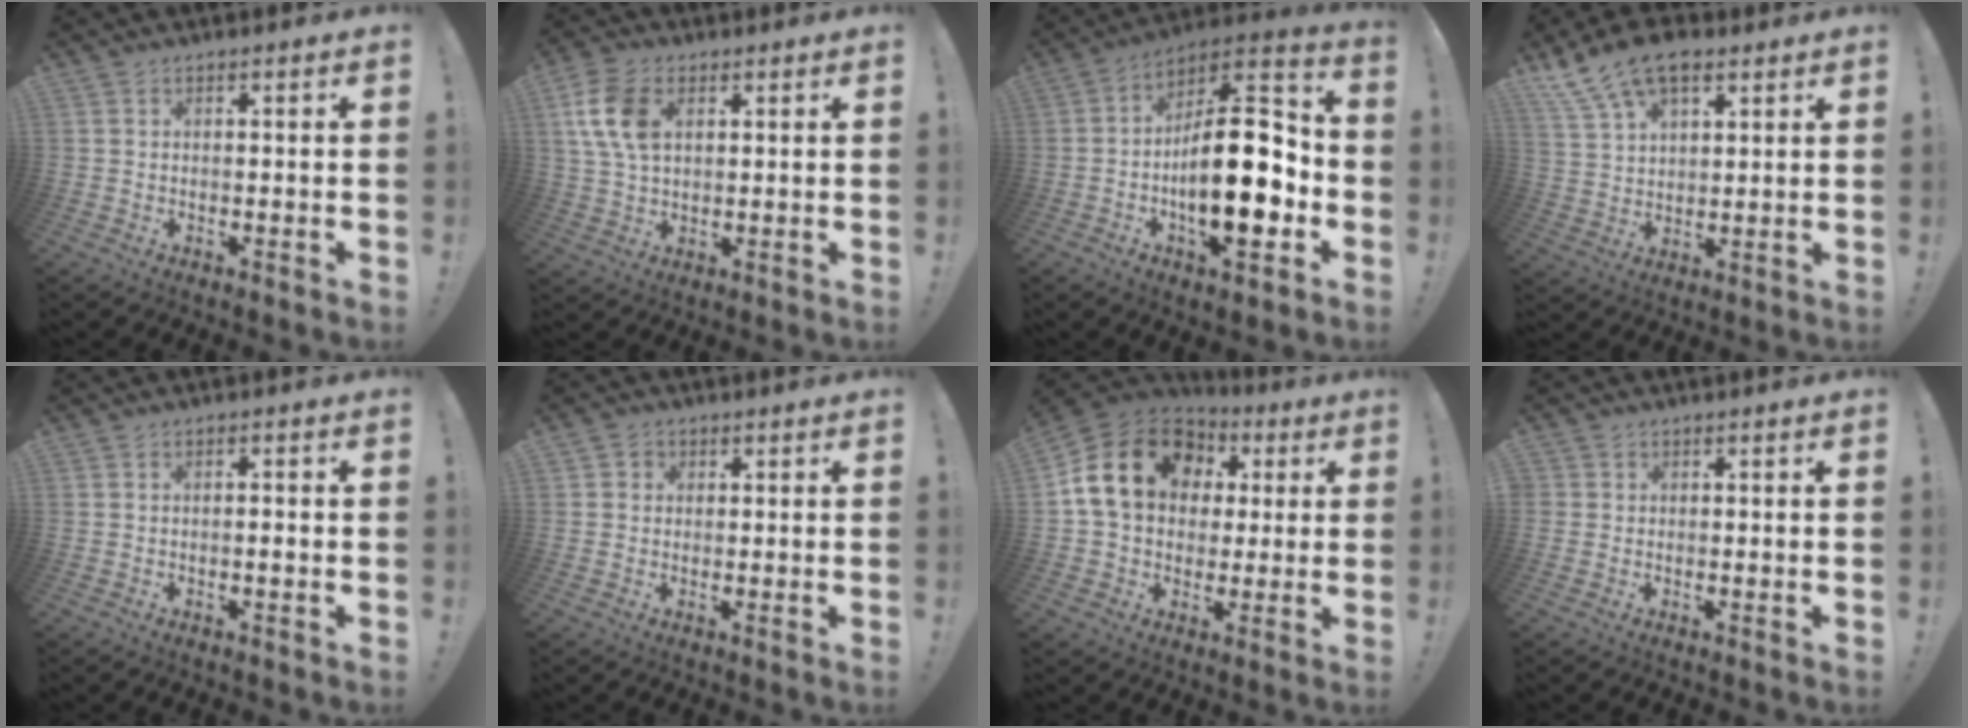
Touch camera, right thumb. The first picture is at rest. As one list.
[{"total": 12.0, "force": [3.7, 8.0, 8.2], "torque": [-0.160, 0.003, 0.072]}, {"total": 22.7, "force": [-4.4, 9.4, 20.2], "torque": [-0.334, 0.019, -0.069]}, {"total": 12.4, "force": [7.9, 6.4, 7.2], "torque": [-0.137, -0.032, 0.151]}, {"total": 1.4, "force": [-0.7, 0.0, 1.2], "torque": [-0.018, 0.002, -0.013]}, {"total": 2.1, "force": [0.1, 2.0, 0.6], "torque": [-0.007, 0.002, 0.002]}, {"total": 19.6, "force": [5.2, 14.8, 11.8], "torque": [-0.192, -0.005, 0.105]}, {"total": 1.0, "force": [0.0, 0.9, 0.2], "torque": [-0.009, 0.005, 0.002]}]